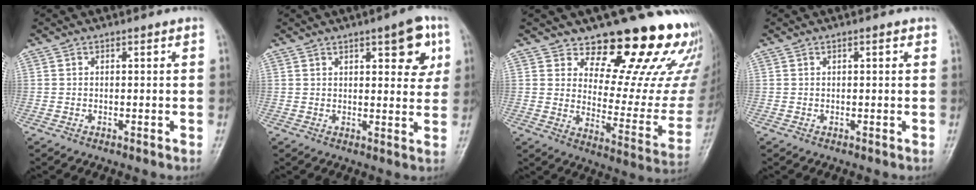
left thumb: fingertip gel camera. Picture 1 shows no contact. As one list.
[{"total": 8.7, "force": [4.0, 3.1, 7.1], "torque": [-0.064, -0.014, 0.047]}, {"total": 22.7, "force": [17.4, 8.7, 11.8], "torque": [-0.102, -0.127, 0.224]}, {"total": 1.0, "force": [0.5, 0.3, 0.8], "torque": [-0.011, 0.002, 0.005]}]